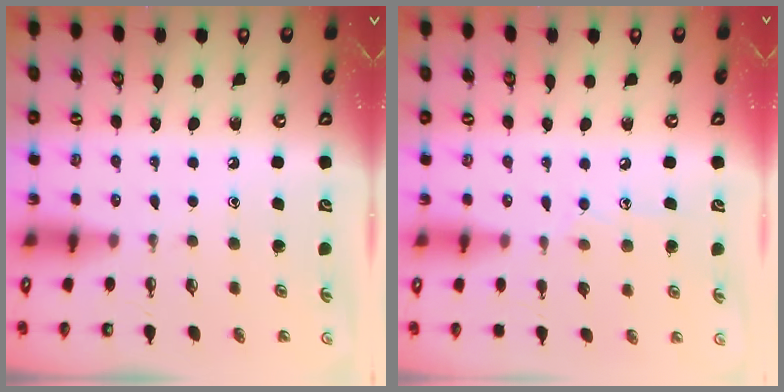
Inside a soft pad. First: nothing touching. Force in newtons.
{"total": 6.6, "press": 6.6, "slide": 0.5}